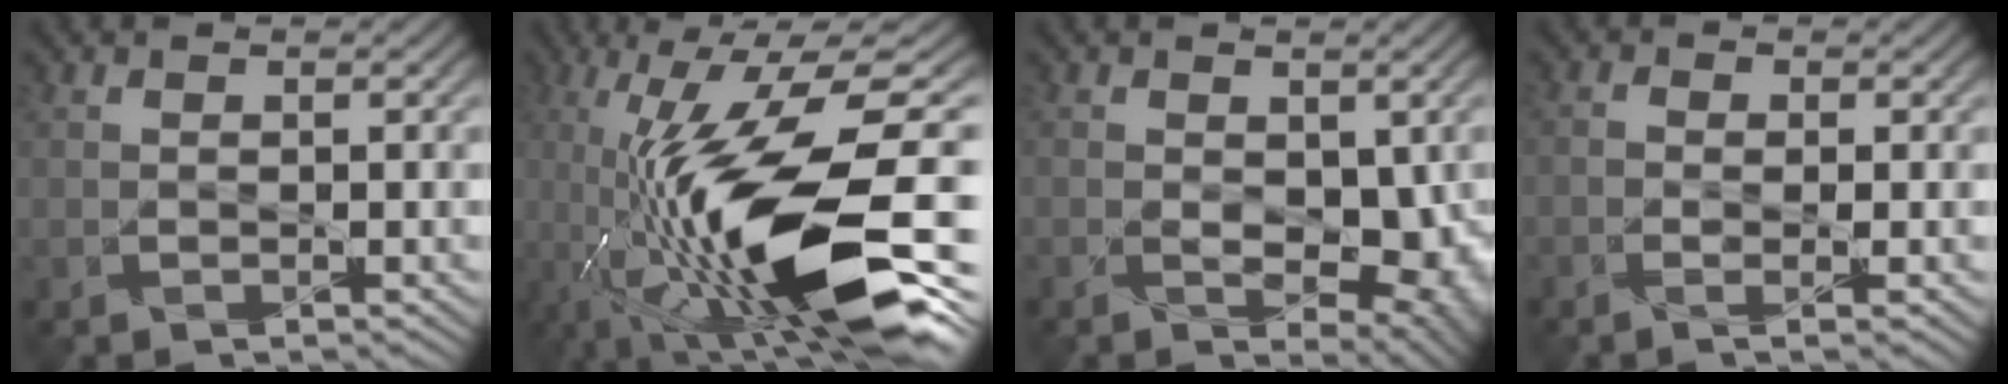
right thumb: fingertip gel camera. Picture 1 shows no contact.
{"total": 17.4, "force": [-4.9, 4.6, 16.1], "torque": [-0.285, 0.014, -0.085]}
{"total": 6.5, "force": [-0.8, 3.9, 5.2], "torque": [-0.078, -0.022, 0.000]}
{"total": 1.5, "force": [-0.6, 0.2, 1.3], "torque": [-0.017, 0.005, -0.015]}